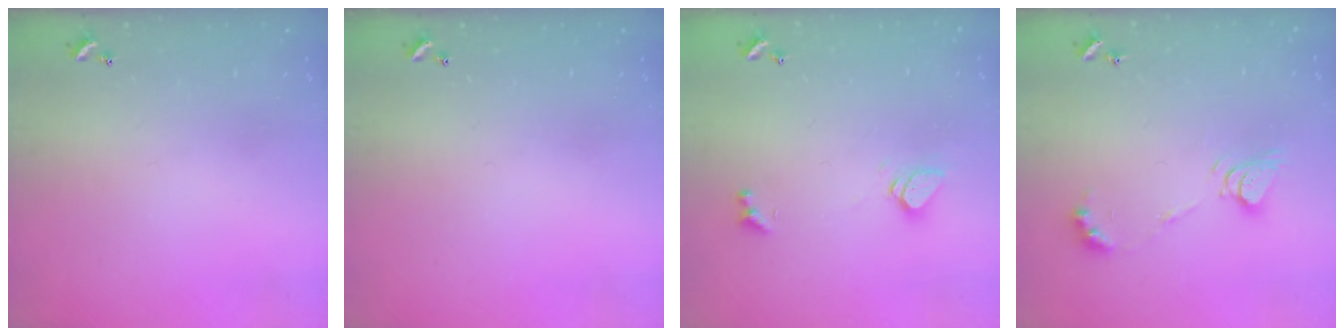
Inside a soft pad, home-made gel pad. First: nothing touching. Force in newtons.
{"total": 0.0}
{"total": 2.3, "press": 2.3, "slide": 0.2}
{"total": 7.6, "press": 7.6, "slide": 0.6}